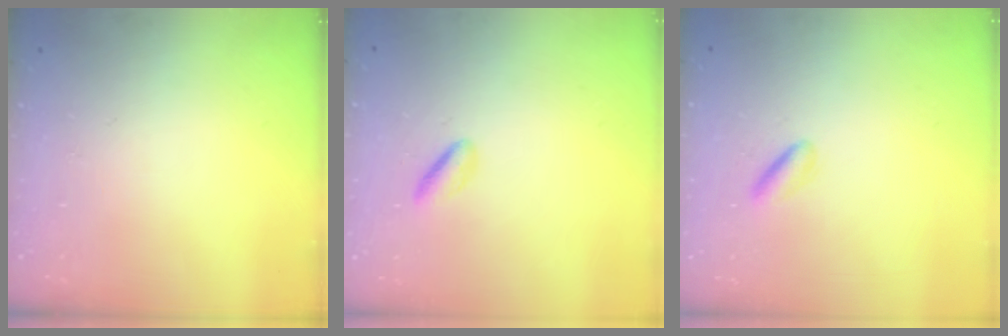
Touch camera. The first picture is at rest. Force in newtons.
{"total": 1.8, "press": 1.5, "slide": 0.9}
{"total": 2.4, "press": 2.2, "slide": 0.8}